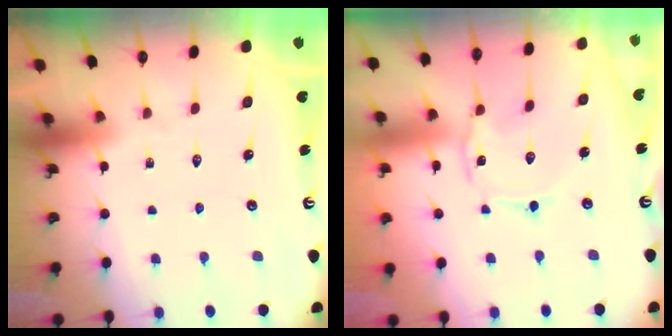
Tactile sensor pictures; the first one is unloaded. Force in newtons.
{"total": 1.5, "press": 1.5, "slide": 0.1}